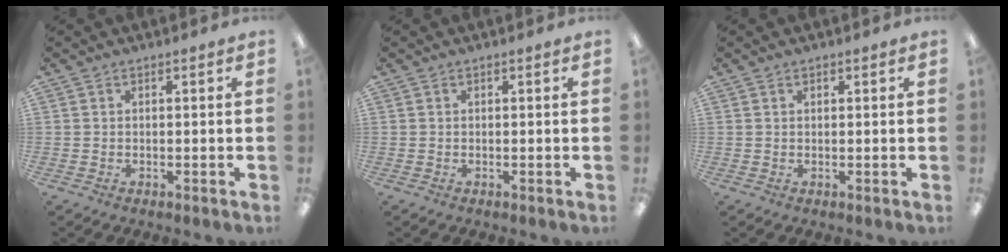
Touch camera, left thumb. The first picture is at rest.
{"total": 0.0}
{"total": 0.6, "force": [0.4, 0.3, 0.2], "torque": [0.004, -0.002, 0.006]}